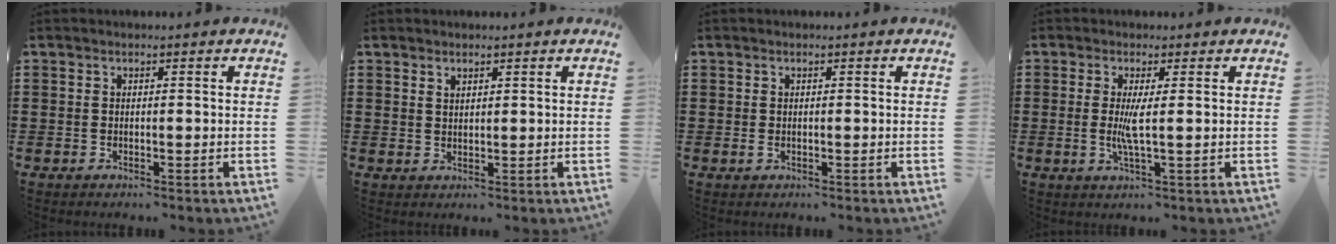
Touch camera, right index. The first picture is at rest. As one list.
[{"total": 1.4, "force": [1.3, 0.6, 0.2], "torque": [-0.006, 0.001, 0.025]}, {"total": 0.6, "force": [-0.1, 0.3, 0.5], "torque": [-0.012, -0.002, -0.001]}, {"total": 3.5, "force": [0.1, 0.0, 3.5], "torque": [-0.073, -0.009, -0.002]}]